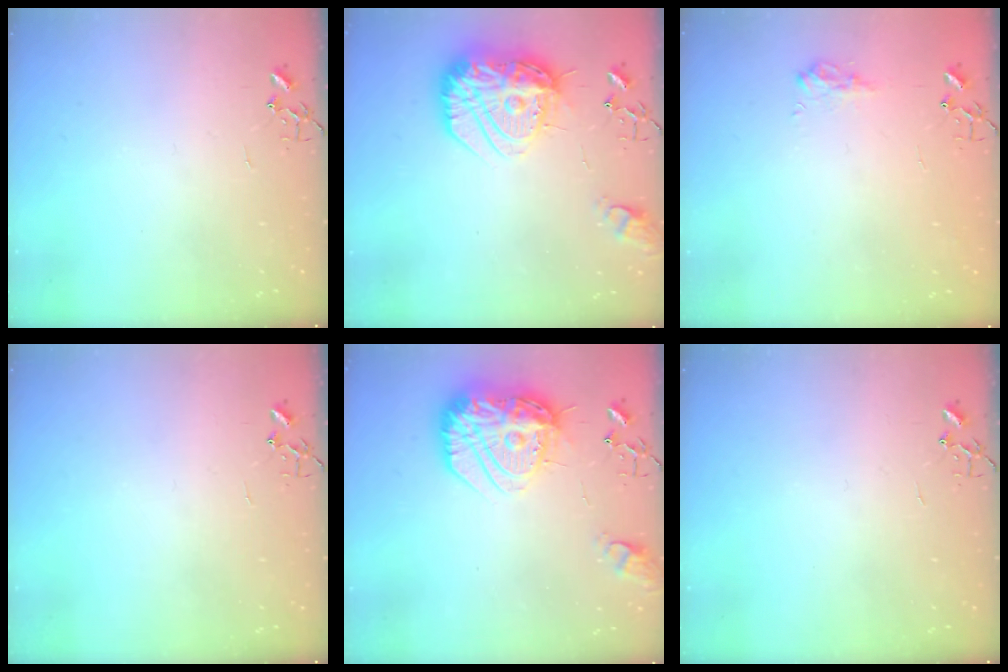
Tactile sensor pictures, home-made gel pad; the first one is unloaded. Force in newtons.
{"total": 20.4, "press": 20.3, "slide": 1.9}
{"total": 8.9, "press": 8.9, "slide": 0.5}
{"total": 0.0}
{"total": 20.4, "press": 20.3, "slide": 1.9}
{"total": 0.0}